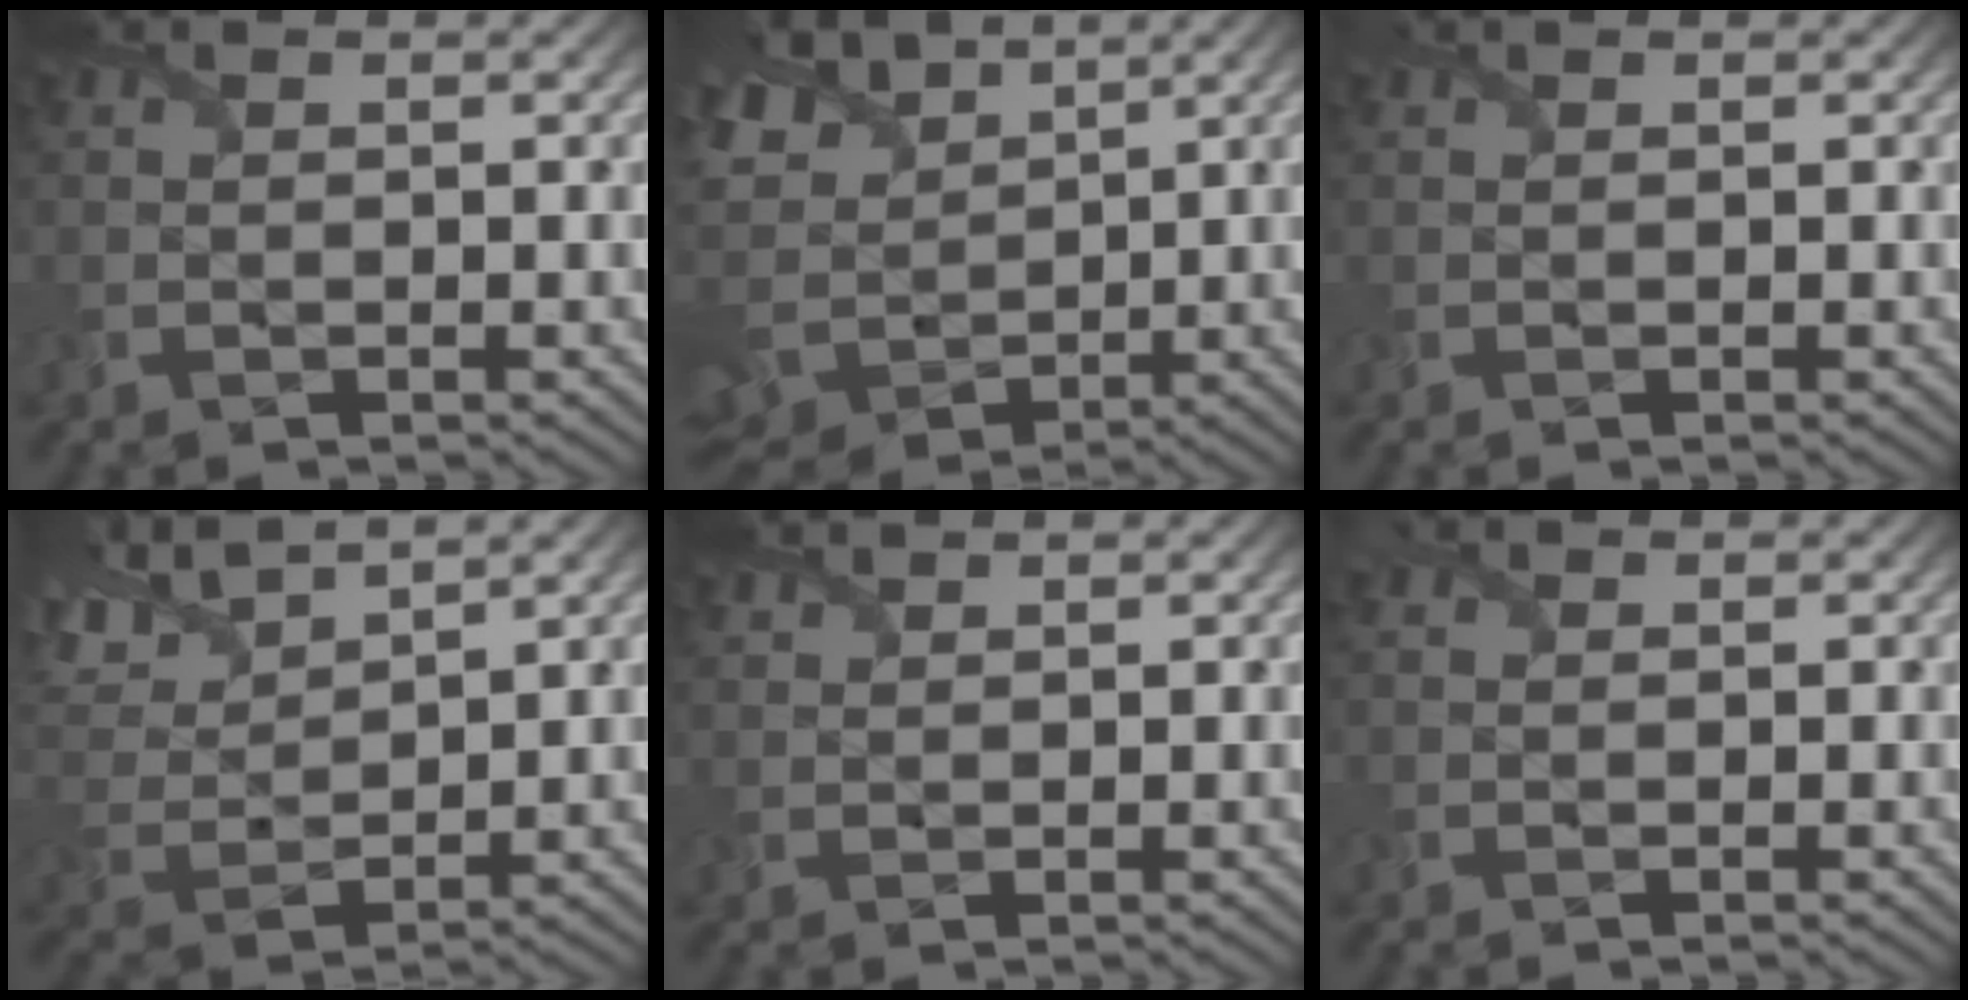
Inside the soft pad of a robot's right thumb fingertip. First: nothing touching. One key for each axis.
{"total": 14.6, "fx": 1.8, "fy": 9.7, "fz": 10.7, "tx": -0.262, "ty": -0.009, "tz": 0.048}
{"total": 0.0}
{"total": 10.2, "fx": 7.2, "fy": 3.8, "fz": 6.1, "tx": -0.170, "ty": 0.024, "tz": 0.132}
{"total": 1.7, "fx": 1.6, "fy": 0.6, "fz": 0.4, "tx": -0.012, "ty": 0.003, "tz": 0.036}
{"total": 1.0, "fx": 0.5, "fy": 0.8, "fz": 0.3, "tx": -0.008, "ty": 0.004, "tz": 0.009}